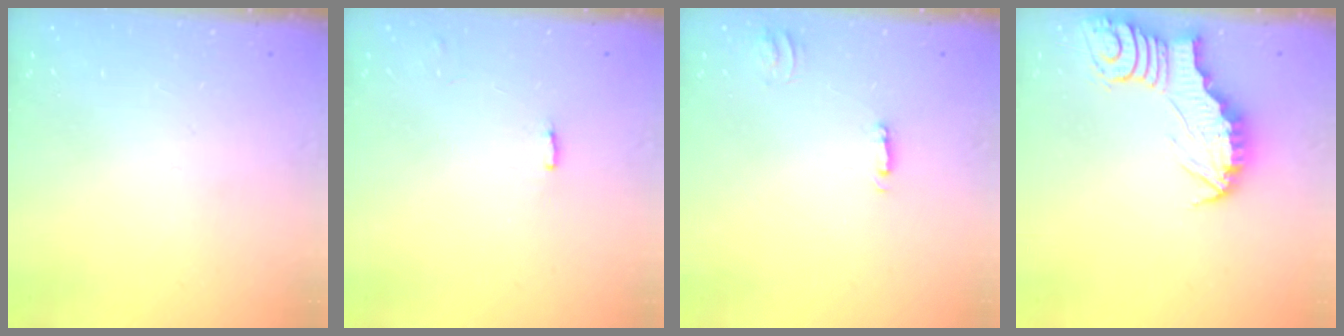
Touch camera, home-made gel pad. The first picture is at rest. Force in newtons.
{"total": 1.3, "press": 1.3, "slide": 0.2}
{"total": 2.5, "press": 2.5, "slide": 0.2}
{"total": 2.9, "press": 2.9, "slide": 0.2}